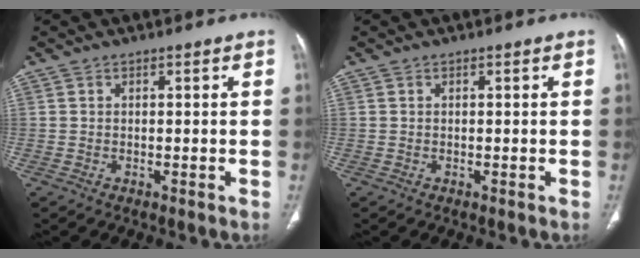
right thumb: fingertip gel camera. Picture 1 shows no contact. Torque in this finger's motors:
{"motor_torque": [0.00, 0.00, -0.05, -0.04, 0.01]}